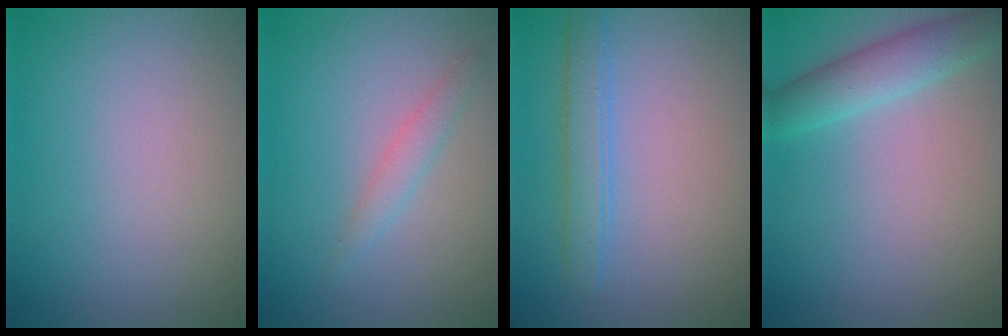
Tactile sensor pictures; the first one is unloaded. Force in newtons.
{"total": 1.5, "press": 1.5, "slide": 0.0}
{"total": 2.3, "press": 2.3, "slide": 0.2}
{"total": 3.4, "press": 3.4, "slide": 0.1}